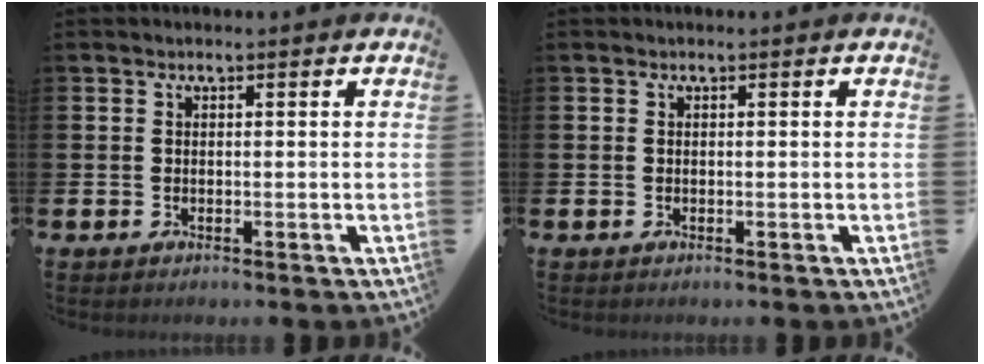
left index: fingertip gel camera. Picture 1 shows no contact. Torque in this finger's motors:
{"motor_torque": [-0.02, -0.02, 0.00, 0.01]}